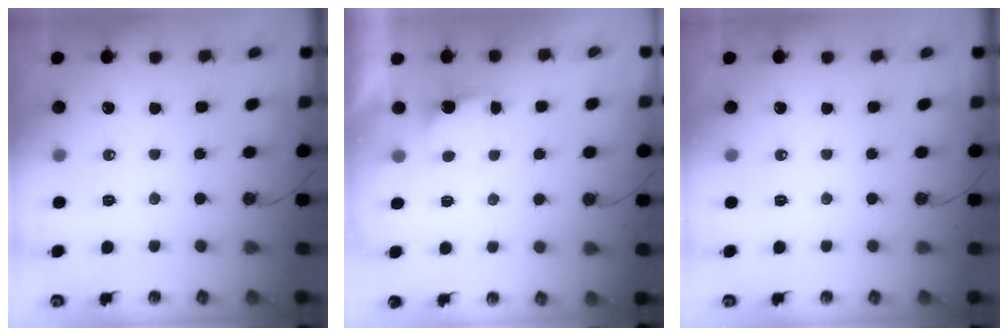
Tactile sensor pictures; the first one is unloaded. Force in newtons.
{"total": 1.3, "press": 0.9, "slide": 0.8}
{"total": 0.0}